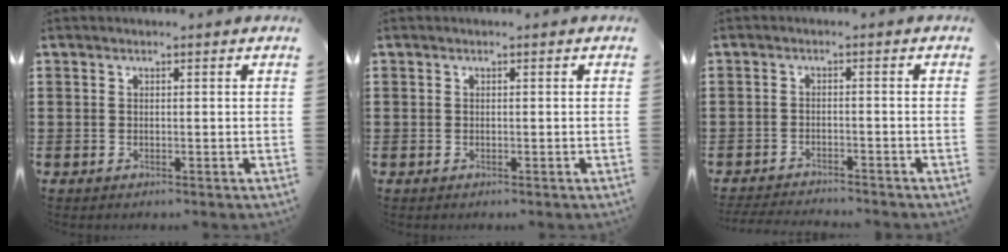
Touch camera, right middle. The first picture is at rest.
{"total": 0.0}
{"total": 2.6, "force": [-2.6, 0.0, 0.3], "torque": [-0.008, -0.005, -0.053]}